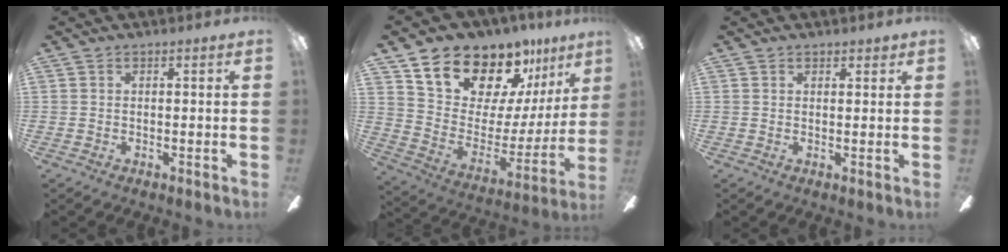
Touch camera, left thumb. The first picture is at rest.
{"total": 19.0, "force": [16.1, 8.0, 6.1], "torque": [-0.116, -0.126, 0.296]}
{"total": 1.5, "force": [1.2, 0.7, 0.4], "torque": [-0.001, -0.002, 0.021]}